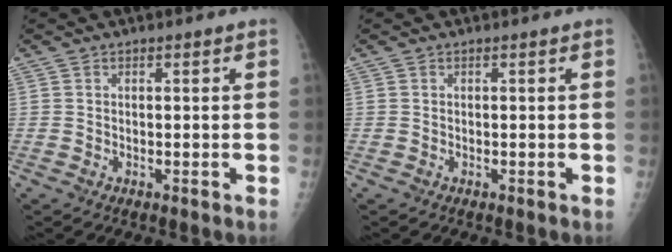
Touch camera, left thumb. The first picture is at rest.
{"total": 0.0}